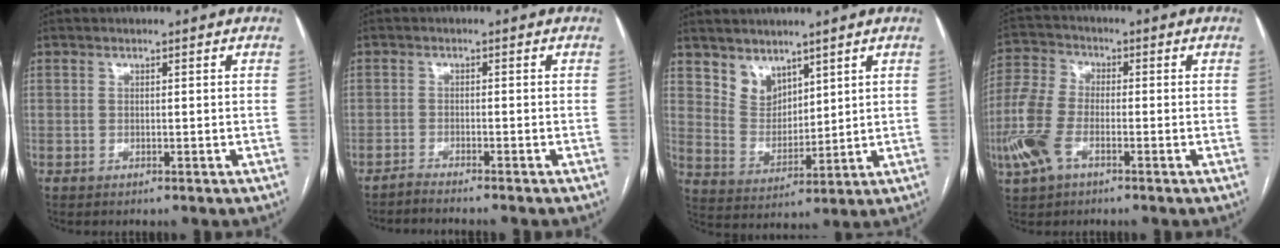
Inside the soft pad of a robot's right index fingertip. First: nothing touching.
{"total": 3.8, "force": [-3.5, -0.6, 1.3], "torque": [-0.014, -0.005, -0.052]}
{"total": 6.2, "force": [4.6, 3.9, 1.5], "torque": [-0.032, 0.002, 0.100]}
{"total": 8.9, "force": [-3.5, 4.7, 6.8], "torque": [-0.181, -0.003, -0.076]}